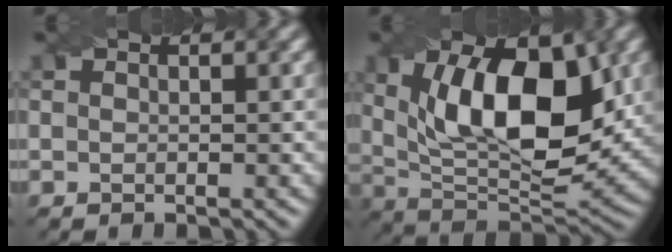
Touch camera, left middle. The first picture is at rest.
{"total": 12.4, "force": [2.5, 5.9, 10.6], "torque": [-0.162, 0.006, 0.045]}